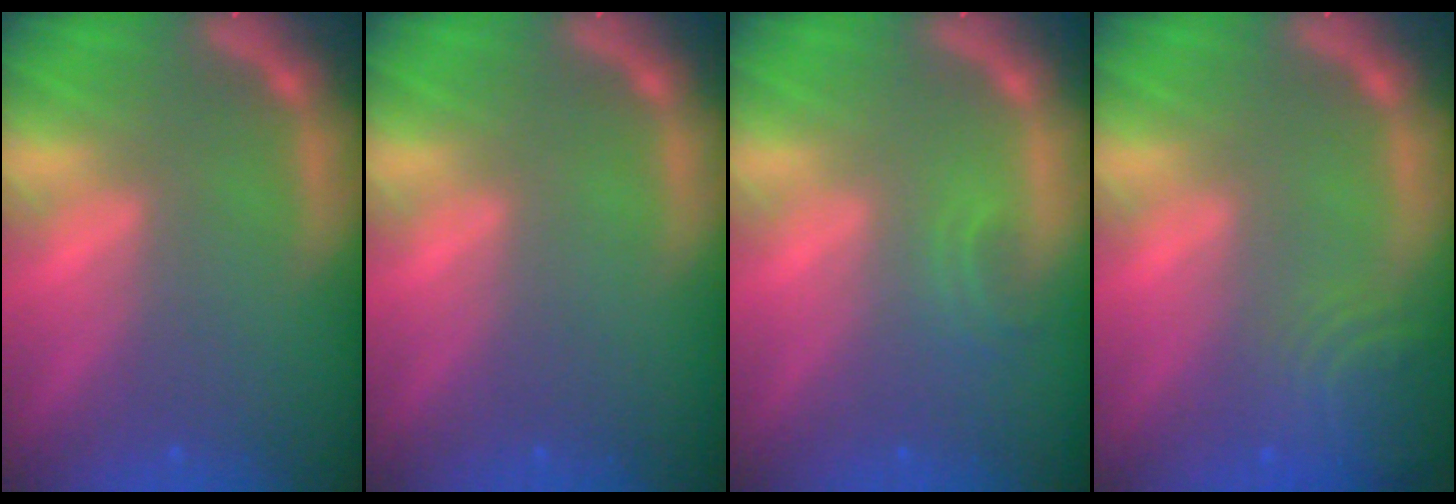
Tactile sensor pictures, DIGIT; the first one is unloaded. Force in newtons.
{"total": 0.0}
{"total": 1.4}
{"total": 5.6}